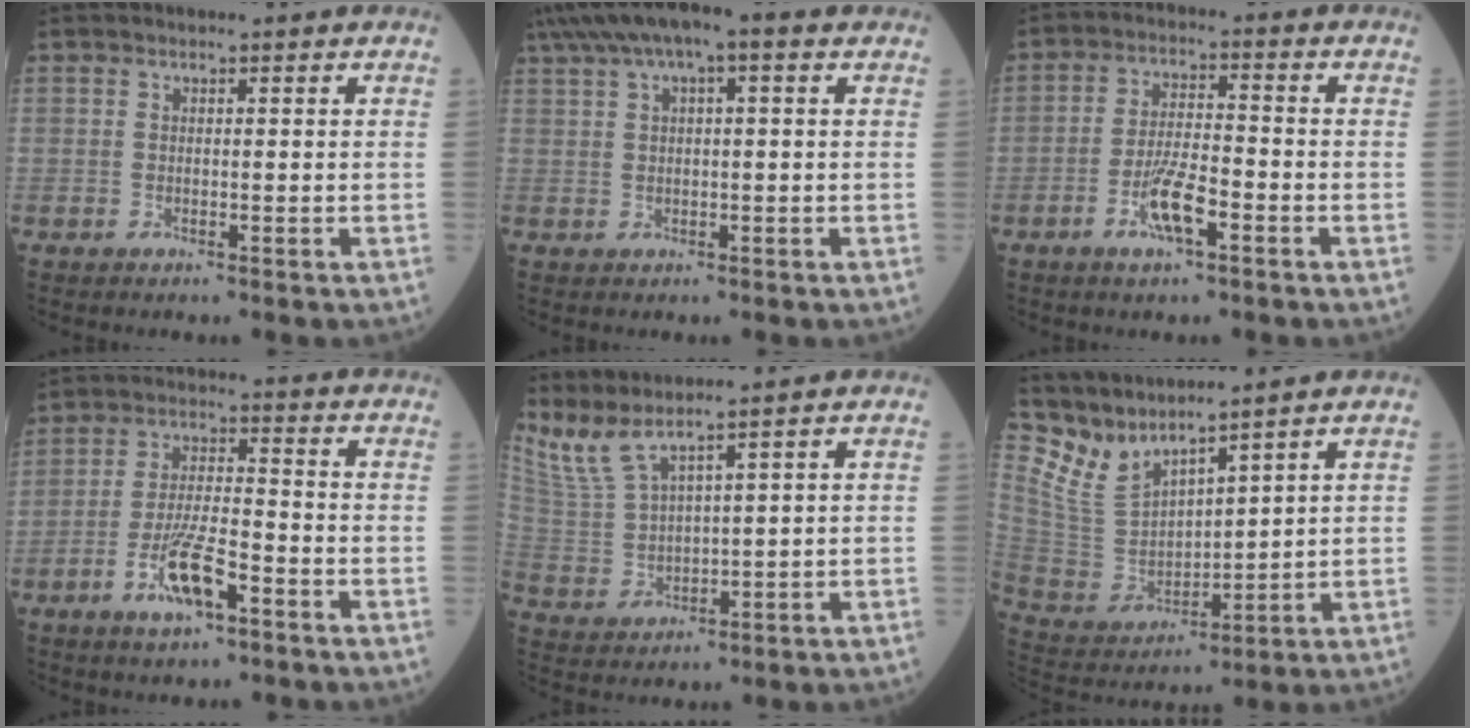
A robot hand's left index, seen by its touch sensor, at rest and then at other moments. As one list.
[{"total": 9.4, "force": [5.2, 2.3, 7.5], "torque": [-0.135, 0.047, 0.080]}, {"total": 6.4, "force": [-3.2, 1.3, 5.4], "torque": [-0.110, -0.004, -0.062]}, {"total": 8.2, "force": [-4.3, 1.9, 6.7], "torque": [-0.135, -0.004, -0.081]}, {"total": 6.0, "force": [5.3, -0.3, 2.8], "torque": [-0.084, -0.002, 0.127]}, {"total": 7.9, "force": [7.6, 0.9, 2.2], "torque": [-0.073, -0.002, 0.176]}]